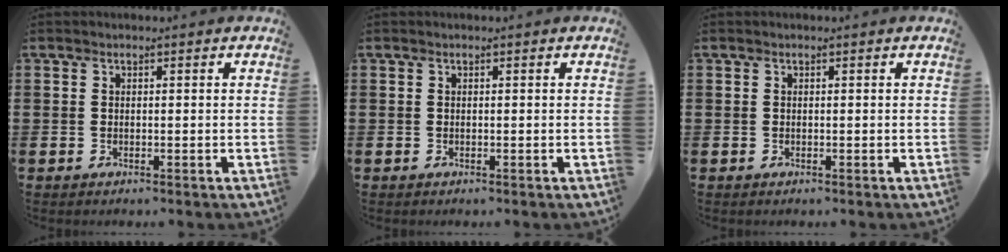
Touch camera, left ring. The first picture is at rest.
{"total": 0.0}
{"total": 0.0}